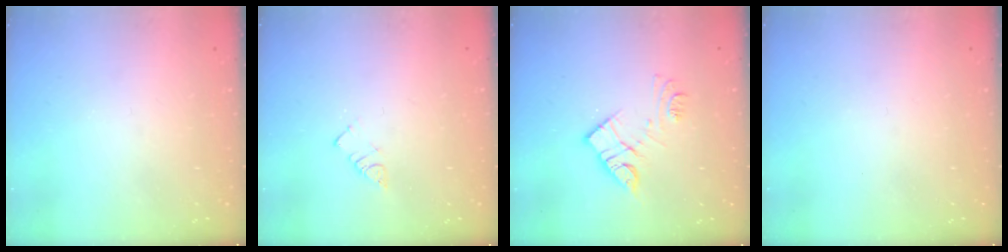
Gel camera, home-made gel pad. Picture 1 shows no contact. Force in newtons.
{"total": 2.7, "press": 2.7, "slide": 0.4}
{"total": 11.6, "press": 11.6, "slide": 0.7}
{"total": 0.0}